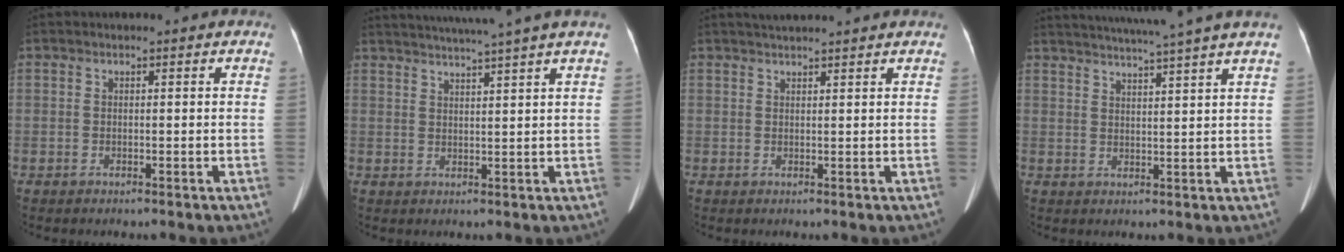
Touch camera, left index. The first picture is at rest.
{"total": 10.4, "force": [9.0, -2.2, 4.8], "torque": [-0.077, -0.001, 0.120]}
{"total": 4.9, "force": [4.5, -0.4, 1.8], "torque": [-0.024, 0.030, 0.062]}
{"total": 13.0, "force": [11.4, -2.2, 5.9], "torque": [-0.101, -0.013, 0.149]}